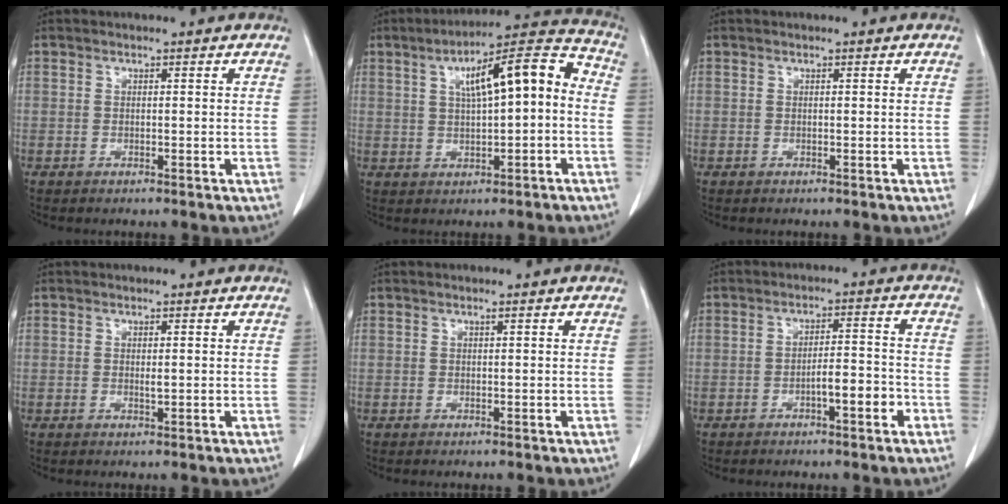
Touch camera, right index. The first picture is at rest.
{"total": 12.4, "force": [1.3, 2.8, 12.1], "torque": [-0.179, 0.041, 0.018]}
{"total": 0.0}
{"total": 0.8, "force": [0.1, 0.1, 0.8], "torque": [-0.016, -0.004, 0.002]}
{"total": 0.0}
{"total": 4.9, "force": [-2.3, 0.8, 4.2], "torque": [-0.063, 0.009, -0.037]}